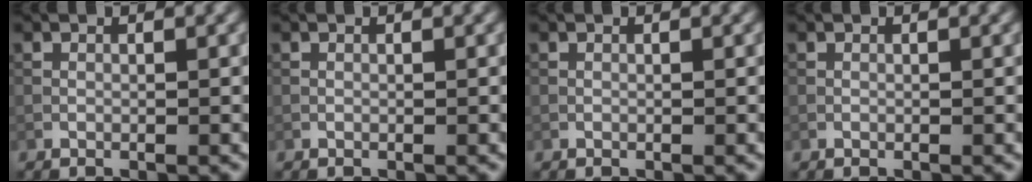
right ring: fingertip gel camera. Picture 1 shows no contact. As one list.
[{"total": 0.0}, {"total": 0.0}, {"total": 0.0}]